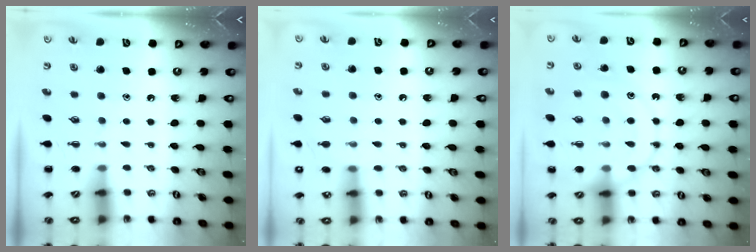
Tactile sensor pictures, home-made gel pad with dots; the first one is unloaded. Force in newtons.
{"total": 9.5, "press": 9.1, "slide": 2.6}
{"total": 15.9, "press": 15.9, "slide": 1.6}